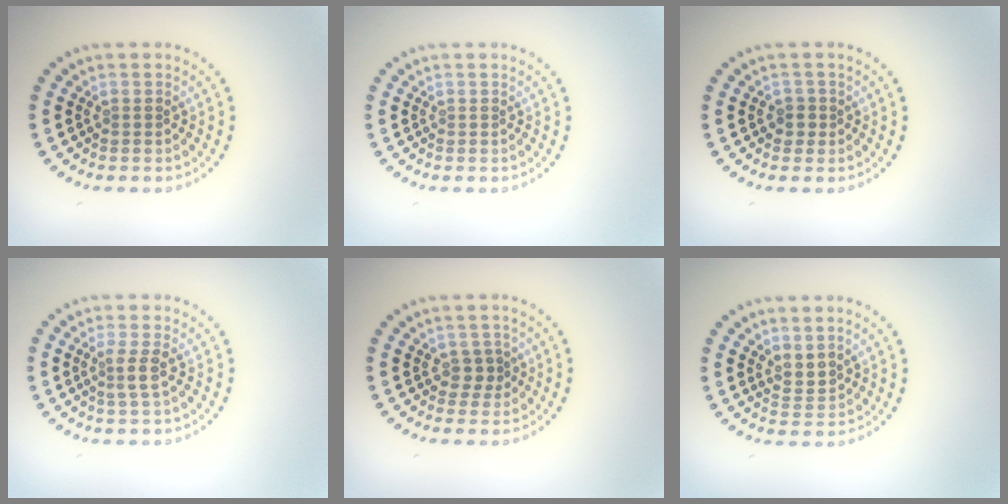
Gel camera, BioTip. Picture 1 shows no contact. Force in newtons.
{"total": 0.0}
{"total": 1.1, "press": 1.0, "slide": 0.5}
{"total": 1.9, "press": 1.4, "slide": 1.2}
{"total": 1.5, "press": 1.3, "slide": 0.7}
{"total": 1.7, "press": 1.4, "slide": 1.0}